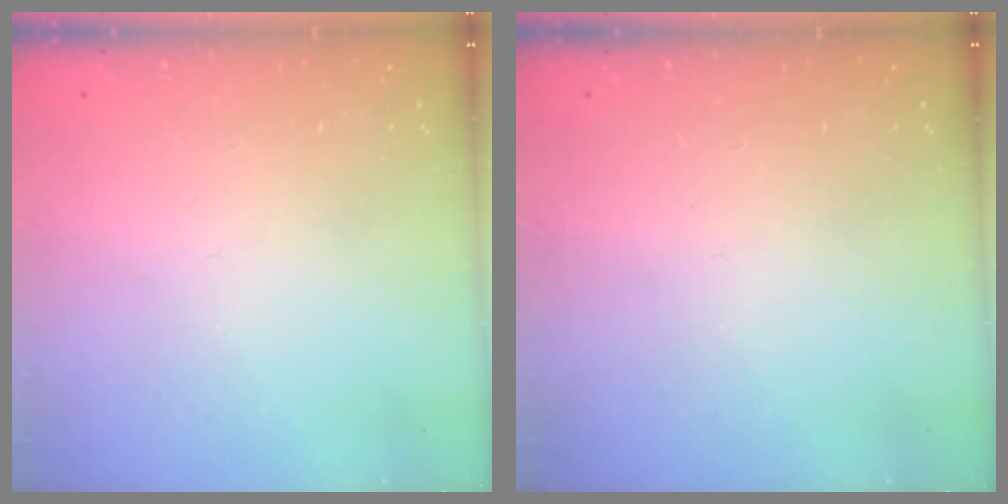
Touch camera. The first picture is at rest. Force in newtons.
{"total": 0.0}